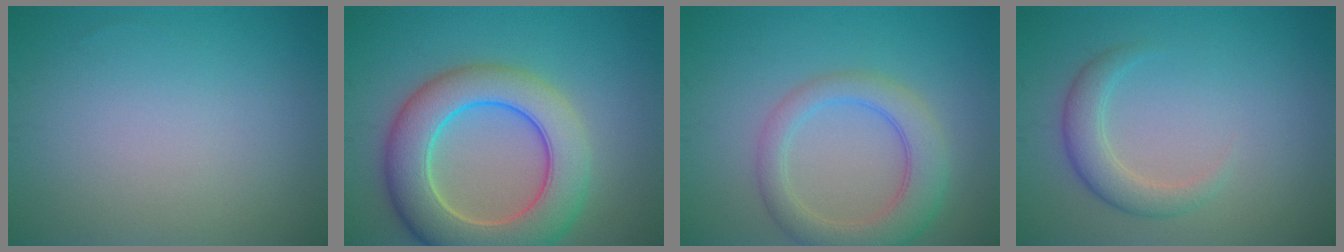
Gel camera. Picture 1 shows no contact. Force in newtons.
{"total": 9.8, "press": 9.8, "slide": 0.6}
{"total": 4.9, "press": 4.9, "slide": 0.4}
{"total": 2.7, "press": 2.7, "slide": 0.2}